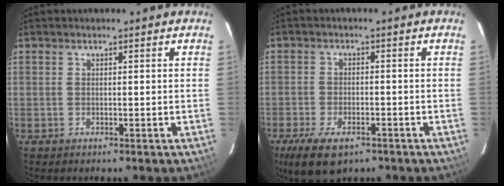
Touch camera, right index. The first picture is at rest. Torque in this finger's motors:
{"motor_torque": [0.73, -0.77, 0.45, 0.10]}